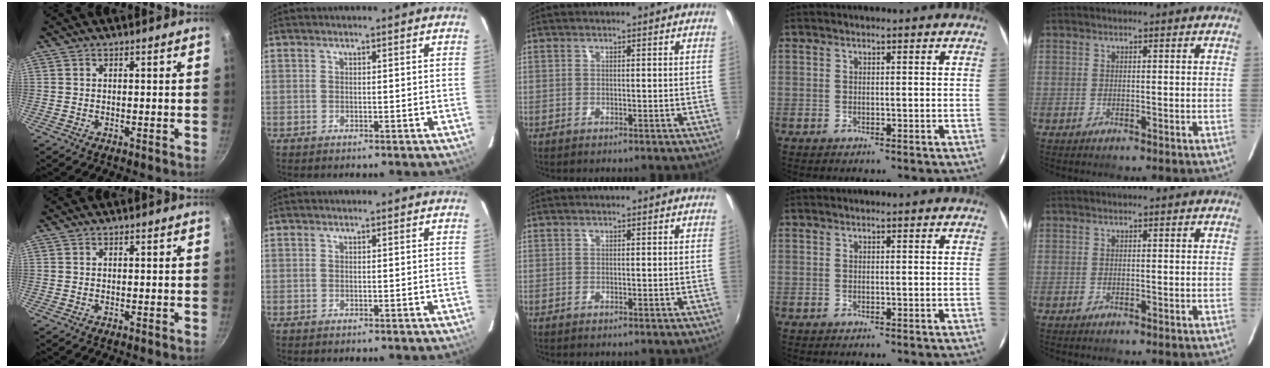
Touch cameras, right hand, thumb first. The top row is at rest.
{}